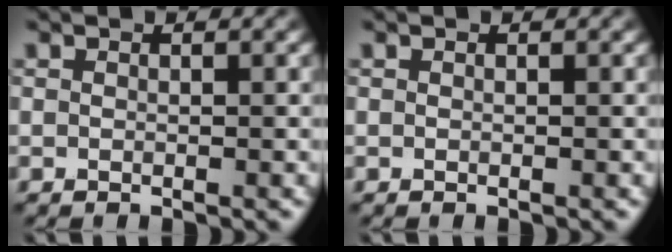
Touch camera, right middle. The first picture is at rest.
{"total": 0.0}